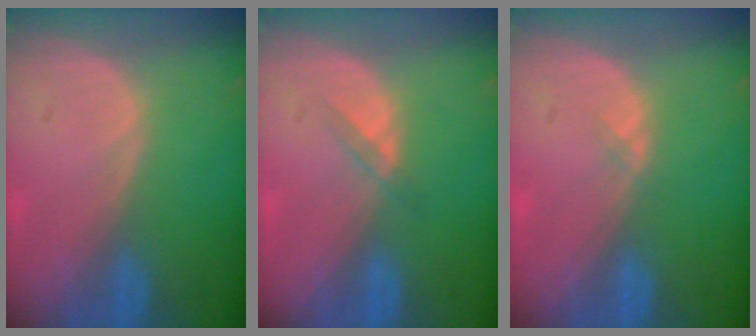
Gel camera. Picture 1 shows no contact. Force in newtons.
{"total": 1.8, "press": 1.4, "slide": 1.0}
{"total": 0.8, "press": 0.5, "slide": 0.6}